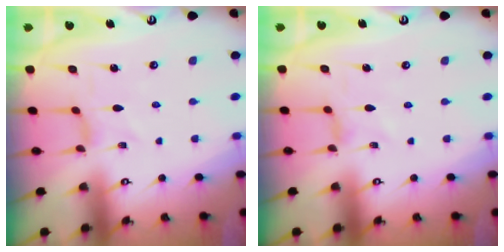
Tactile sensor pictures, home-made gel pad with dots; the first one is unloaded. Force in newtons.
{"total": 0.5, "press": 0.5, "slide": 0.3}